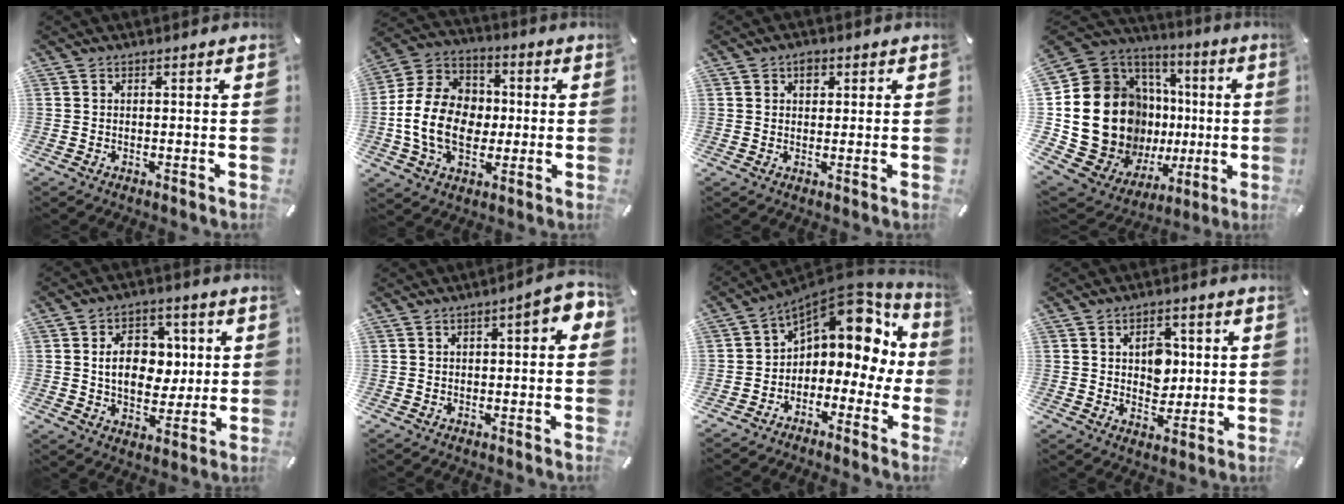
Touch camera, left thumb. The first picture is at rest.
{"total": 15.6, "force": [-1.9, 12.1, 9.7], "torque": [-0.221, 0.019, -0.032]}
{"total": 2.4, "force": [0.9, 1.9, 1.2], "torque": [-0.002, -0.005, 0.010]}
{"total": 22.5, "force": [-1.5, 17.8, 13.7], "torque": [-0.226, -0.034, 0.020]}
{"total": 12.1, "force": [1.5, 9.3, 7.6], "torque": [-0.117, 0.007, 0.028]}
{"total": 5.5, "force": [0.3, 2.3, 5.0], "torque": [-0.058, -0.001, -0.001]}
{"total": 11.8, "force": [6.2, 6.7, 7.4], "torque": [-0.112, -0.055, 0.103]}
{"total": 7.2, "force": [1.0, 5.9, 4.0], "torque": [-0.039, -0.003, 0.011]}